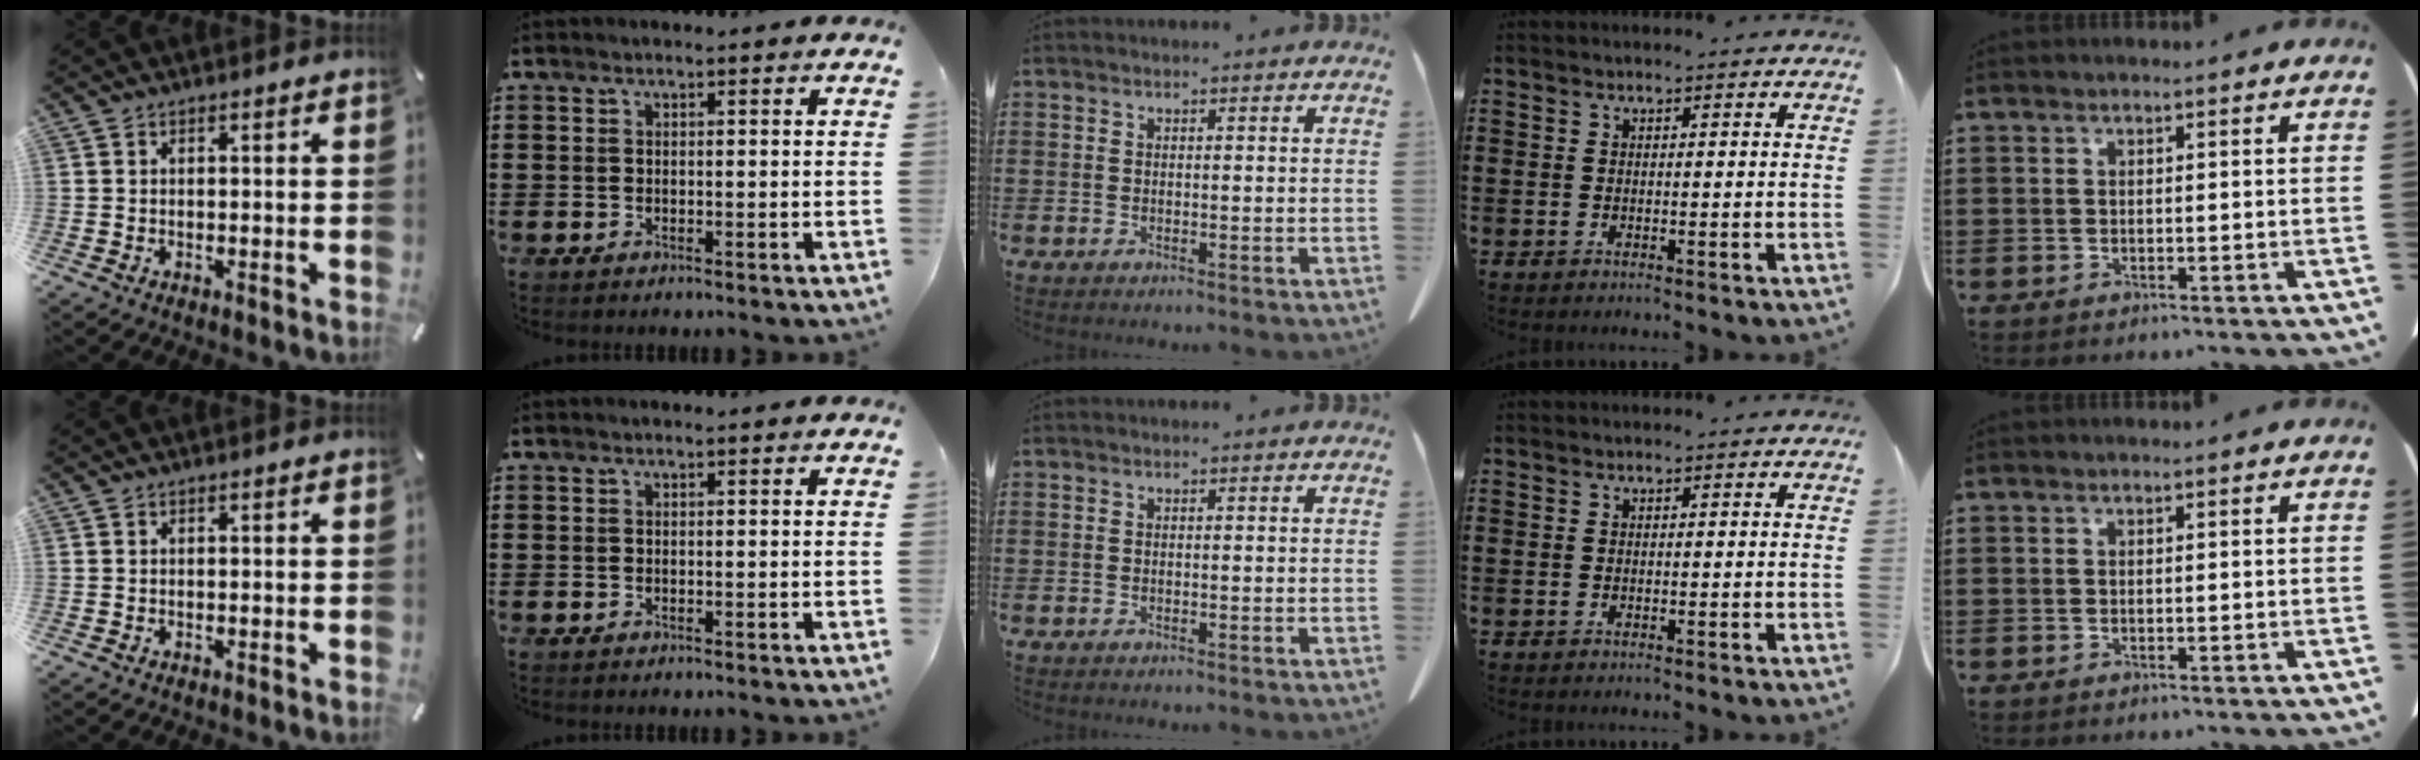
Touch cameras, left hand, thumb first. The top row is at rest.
{}